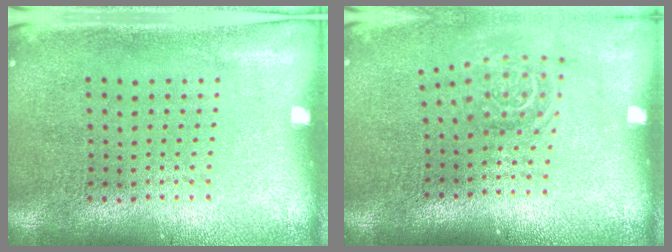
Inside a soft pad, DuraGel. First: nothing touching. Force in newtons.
{"total": 1.6, "press": 1.1, "slide": 1.1}